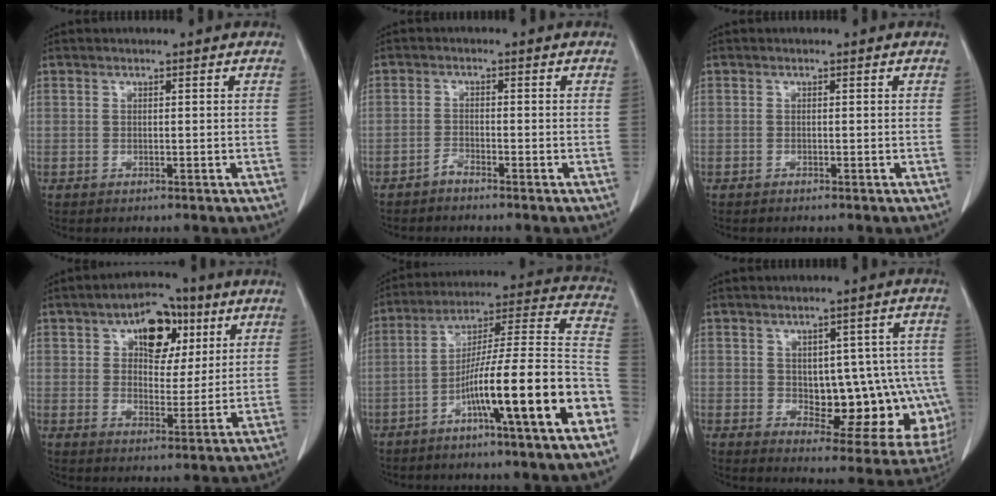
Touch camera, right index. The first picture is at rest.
{"total": 1.5, "force": [-1.4, 0.0, 0.4], "torque": [-0.007, 0.001, -0.028]}
{"total": 0.0}
{"total": 9.8, "force": [4.4, 5.7, 6.8], "torque": [-0.094, 0.025, 0.069]}
{"total": 19.0, "force": [-8.2, -0.2, 17.1], "torque": [-0.238, 0.013, -0.136]}
{"total": 15.8, "force": [-1.8, 8.0, 13.5], "torque": [-0.133, 0.025, 0.003]}